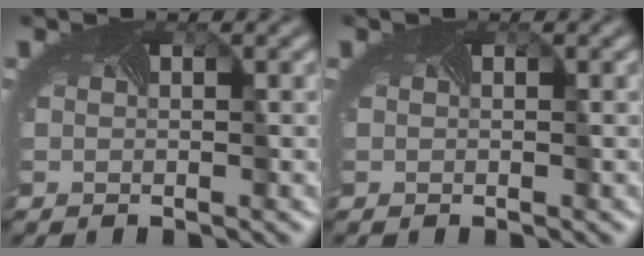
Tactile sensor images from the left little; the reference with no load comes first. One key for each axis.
{"total": 0.0}